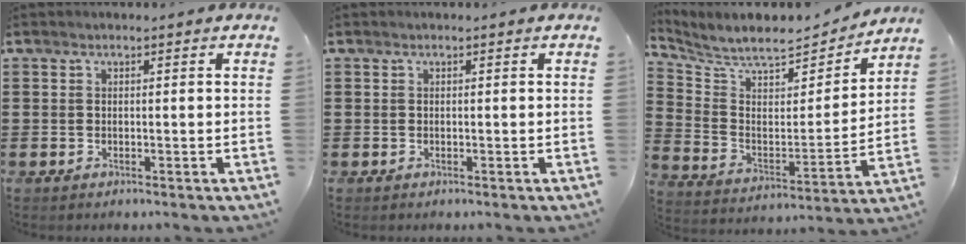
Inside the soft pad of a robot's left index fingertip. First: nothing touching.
{"total": 0.0}
{"total": 7.6, "force": [6.9, 1.7, 2.5], "torque": [-0.085, -0.049, 0.118]}